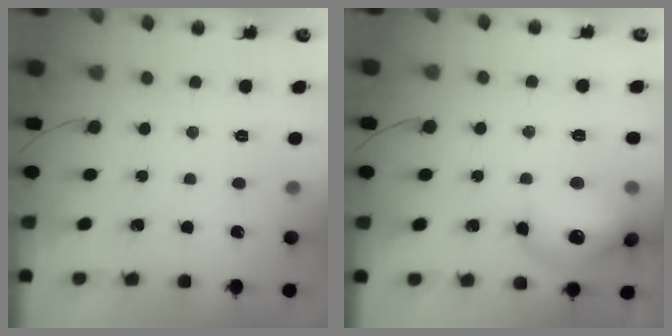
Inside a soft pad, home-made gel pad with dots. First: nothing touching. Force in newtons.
{"total": 15.0, "press": 14.9, "slide": 1.4}